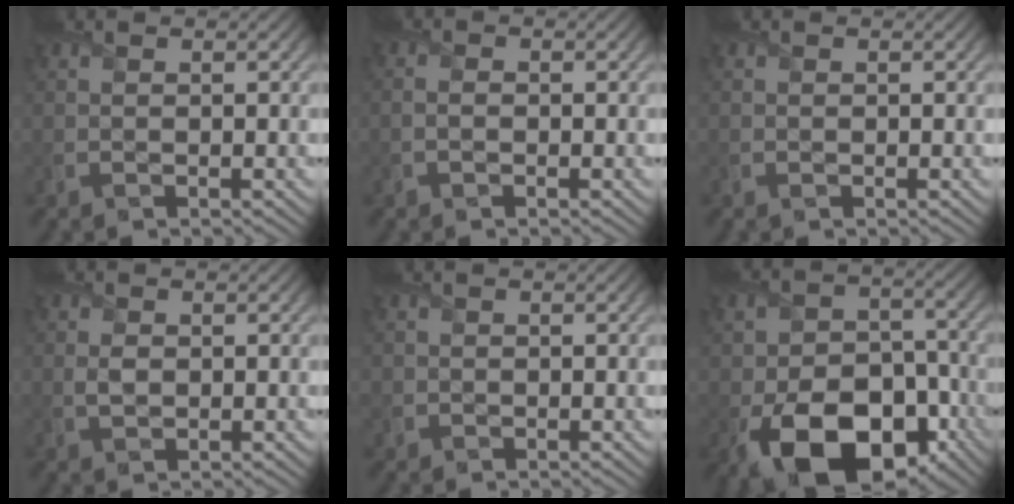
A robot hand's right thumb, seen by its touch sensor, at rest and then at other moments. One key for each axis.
{"total": 1.3, "fx": -0.4, "fy": 0.9, "fz": 0.9, "tx": -0.016, "ty": 0.003, "tz": -0.012}
{"total": 0.0}
{"total": 1.7, "fx": 0.0, "fy": 1.2, "fz": 1.2, "tx": -0.031, "ty": 0.000, "tz": 0.001}
{"total": 1.2, "fx": -0.2, "fy": 1.2, "fz": 0.0, "tx": 0.004, "ty": -0.003, "tz": -0.008}
{"total": 15.2, "fx": -6.9, "fy": 9.4, "fz": 9.7, "tx": -0.169, "ty": -0.044, "tz": -0.107}